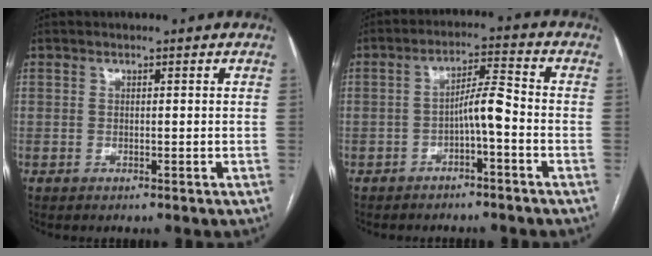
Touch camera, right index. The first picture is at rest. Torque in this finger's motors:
{"motor_torque": [0.76, -0.25, 0.37, 0.08]}